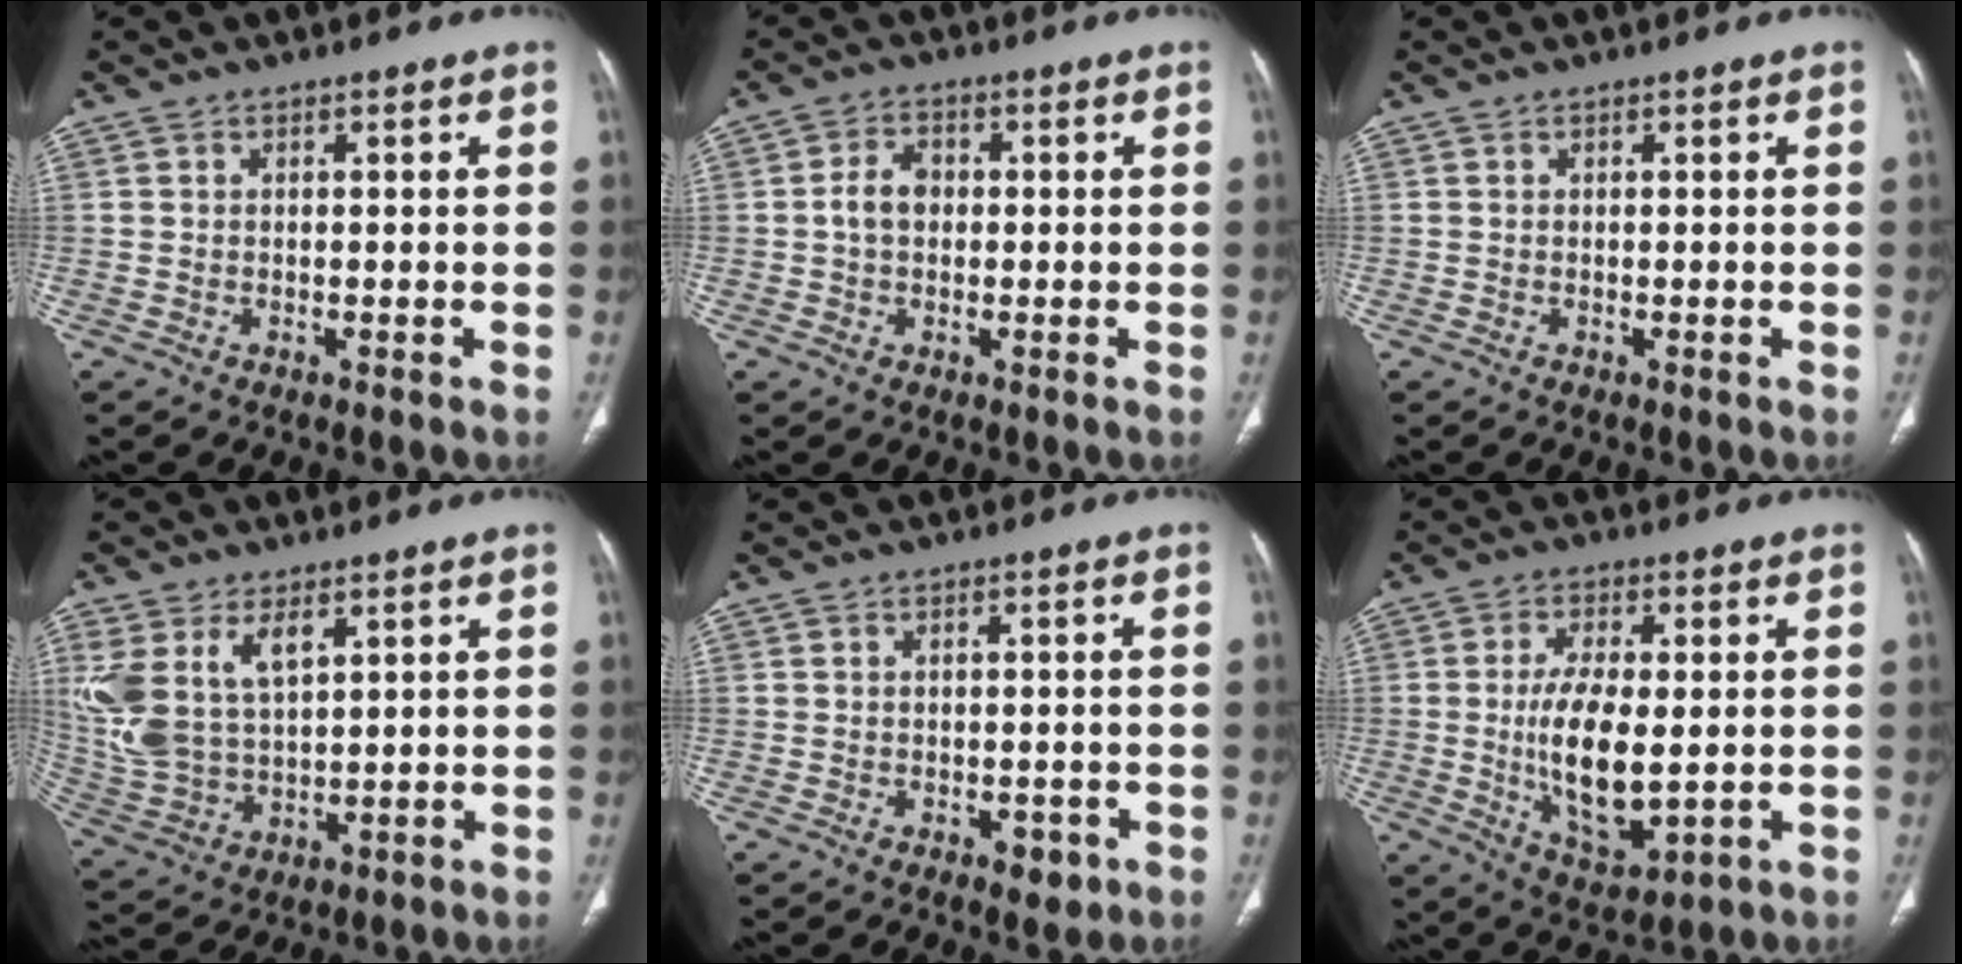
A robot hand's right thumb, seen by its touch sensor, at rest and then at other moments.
{"total": 4.3, "force": [0.0, 3.2, 2.9], "torque": [-0.048, 0.013, -0.006]}
{"total": 0.0}
{"total": 13.1, "force": [5.3, 7.3, 9.5], "torque": [-0.206, -0.013, 0.124]}
{"total": 3.0, "force": [-1.4, 1.8, 2.0], "torque": [-0.015, 0.006, -0.012]}
{"total": 12.6, "force": [-0.8, 5.6, 11.3], "torque": [-0.202, -0.019, -0.004]}